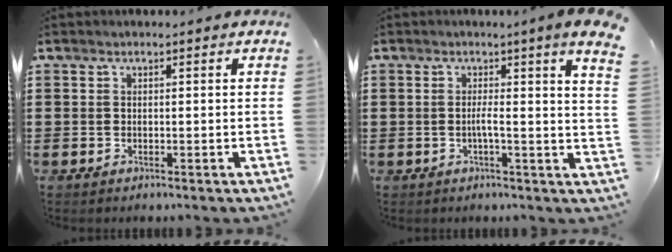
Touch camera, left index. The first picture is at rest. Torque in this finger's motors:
{"motor_torque": [2.14, 0.00, 0.37, 0.10]}